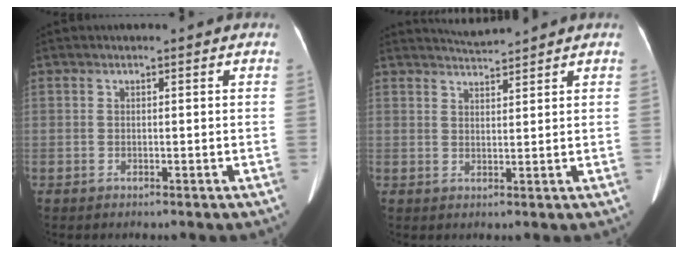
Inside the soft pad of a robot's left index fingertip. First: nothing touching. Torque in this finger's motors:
{"motor_torque": [0.16, -0.31, -0.02, 0.00]}